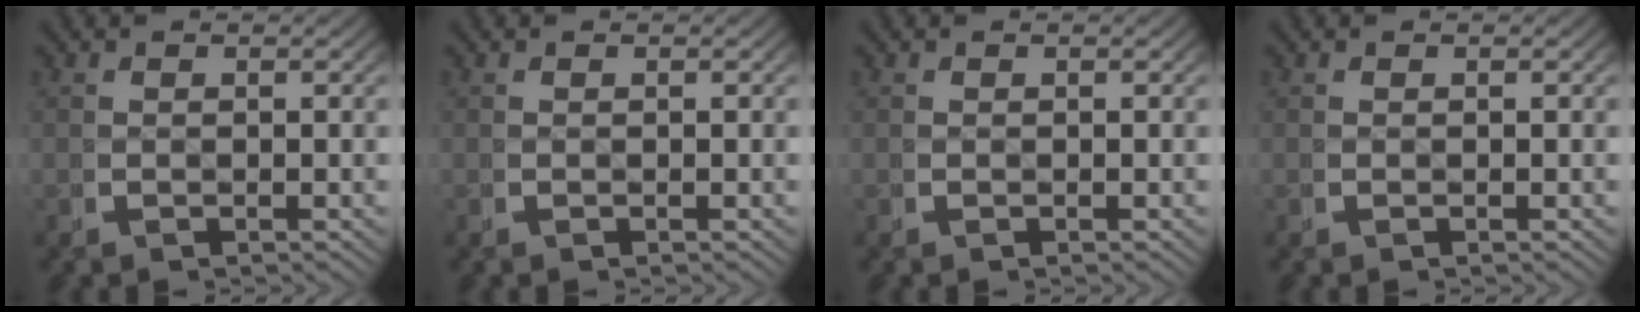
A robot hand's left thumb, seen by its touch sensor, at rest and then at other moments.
{"total": 0.0}
{"total": 0.0}
{"total": 0.0}